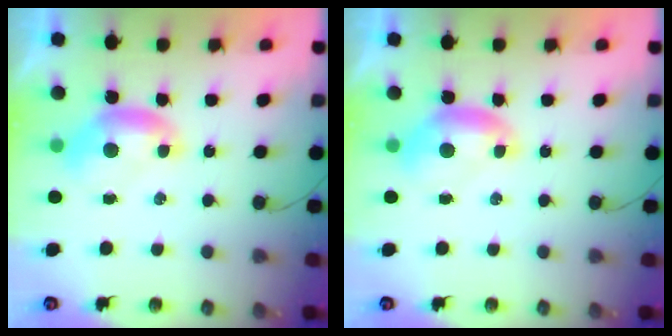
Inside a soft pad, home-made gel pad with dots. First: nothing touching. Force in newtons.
{"total": 0.0}